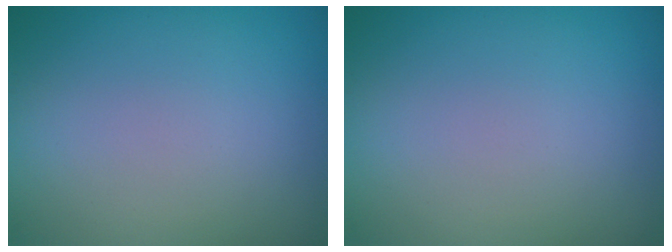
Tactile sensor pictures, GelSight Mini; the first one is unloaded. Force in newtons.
{"total": 0.0}